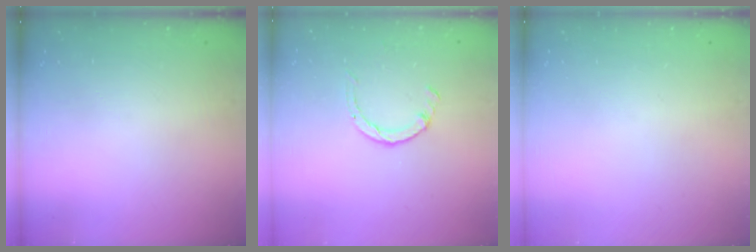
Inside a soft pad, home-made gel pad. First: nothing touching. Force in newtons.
{"total": 2.6, "press": 2.6, "slide": 0.4}
{"total": 0.0}